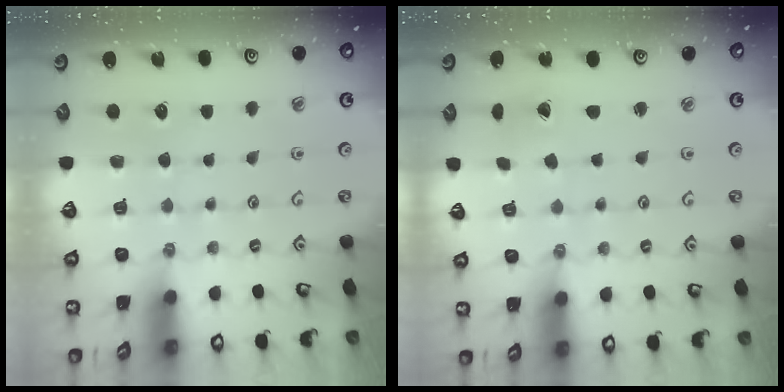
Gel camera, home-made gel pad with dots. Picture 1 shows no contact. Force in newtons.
{"total": 2.8, "press": 2.8, "slide": 0.2}